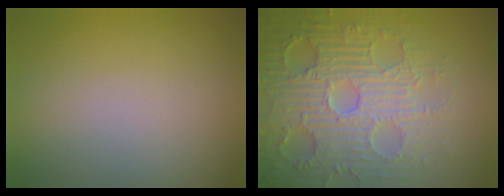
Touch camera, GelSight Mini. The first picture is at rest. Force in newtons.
{"total": 7.0, "press": 5.9, "slide": 3.7}